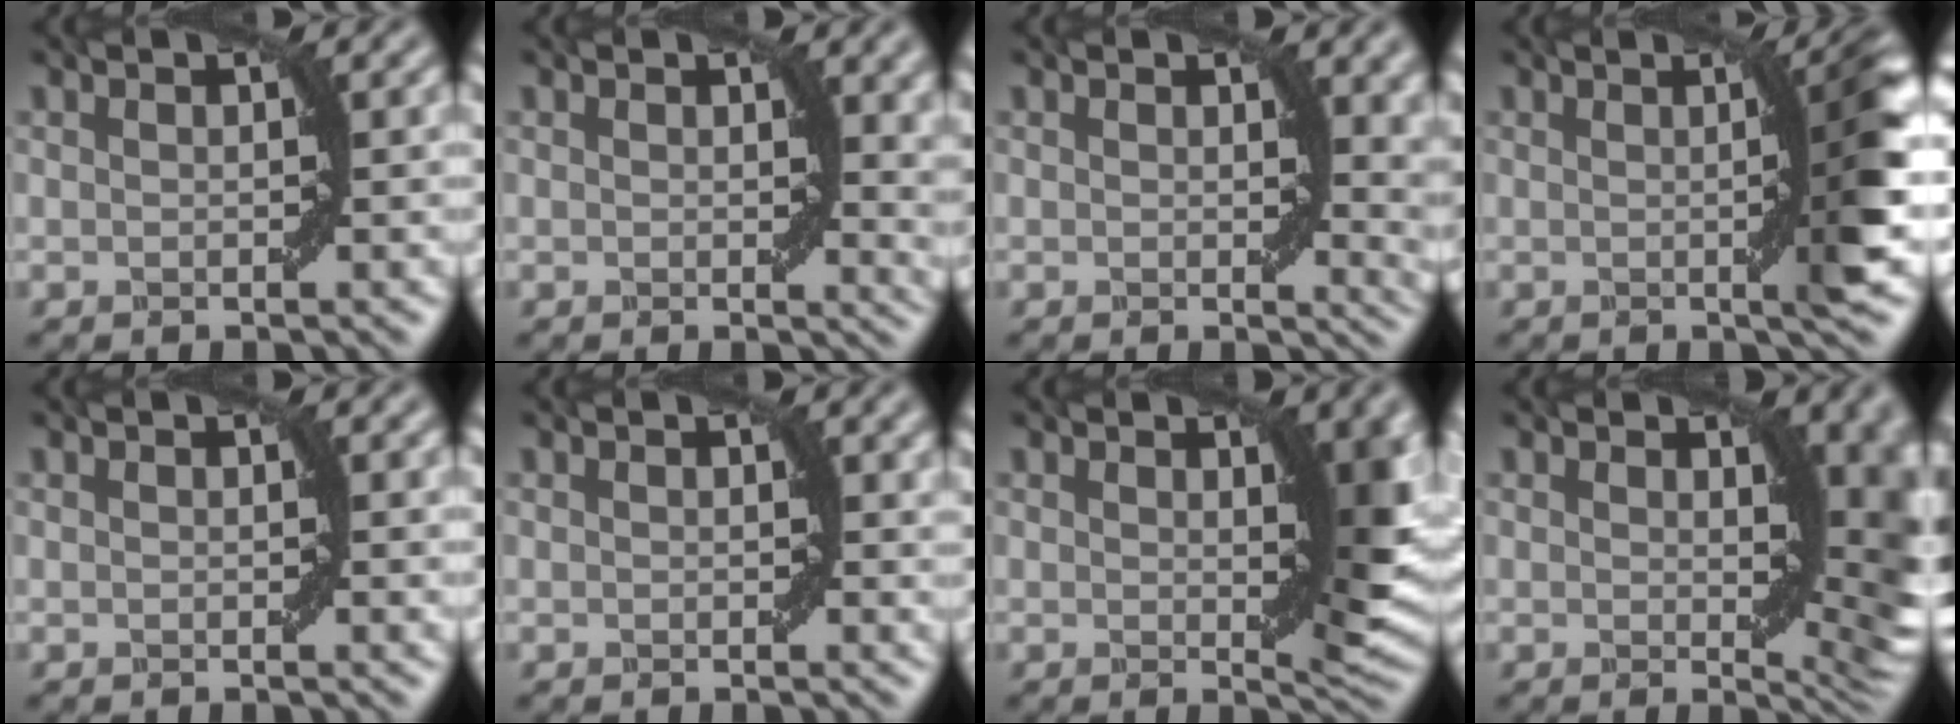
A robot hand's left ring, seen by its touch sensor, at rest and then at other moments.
{"total": 3.8, "force": [1.2, 1.9, 3.1], "torque": [-0.024, -0.007, 0.019]}
{"total": 4.8, "force": [1.3, 2.4, 4.0], "torque": [-0.037, -0.010, 0.022]}
{"total": 6.6, "force": [0.2, 1.2, 6.5], "torque": [-0.076, 0.008, 0.001]}
{"total": 0.6, "force": [0.3, 0.0, 0.5], "torque": [-0.003, -0.004, 0.004]}
{"total": 1.1, "force": [0.4, 0.7, 0.7], "torque": [-0.003, -0.004, 0.005]}
{"total": 4.6, "force": [1.1, 1.3, 4.3], "torque": [-0.049, -0.010, 0.019]}
{"total": 8.7, "force": [1.6, 4.0, 7.6], "torque": [-0.066, -0.011, 0.030]}